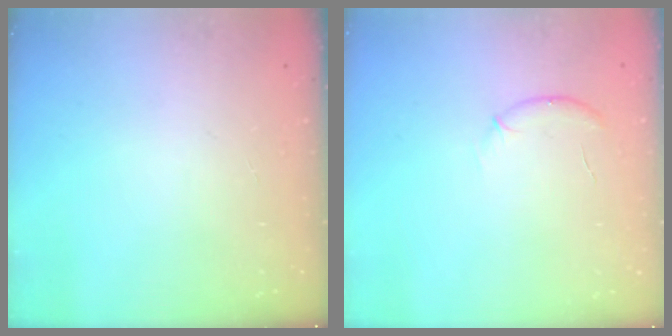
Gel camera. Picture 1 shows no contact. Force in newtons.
{"total": 7.0, "press": 6.8, "slide": 1.5}